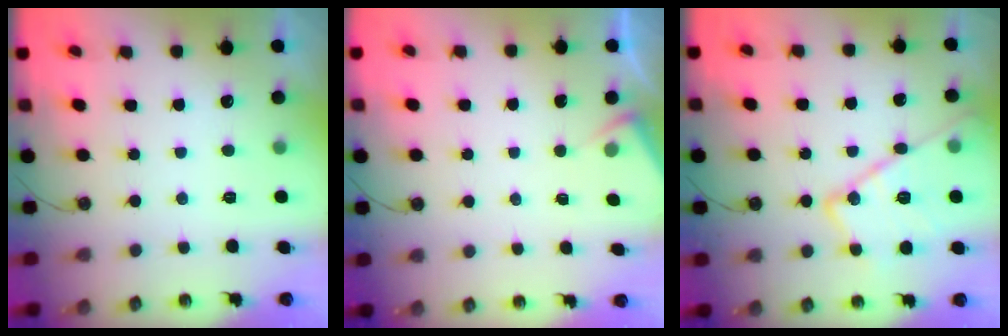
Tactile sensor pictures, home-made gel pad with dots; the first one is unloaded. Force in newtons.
{"total": 3.7, "press": 3.7, "slide": 0.6}
{"total": 19.2, "press": 19.1, "slide": 1.3}